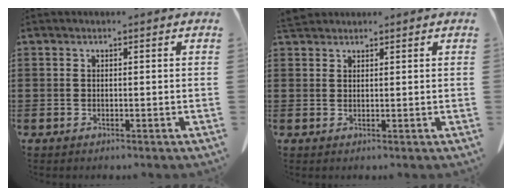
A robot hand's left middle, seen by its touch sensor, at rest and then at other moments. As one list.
[{"total": 2.0, "force": [1.8, 0.6, 0.7], "torque": [-0.020, 0.003, 0.036]}]